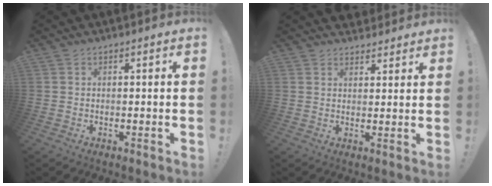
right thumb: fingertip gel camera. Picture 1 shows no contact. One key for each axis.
{"total": 3.1, "fx": 2.5, "fy": 1.8, "fz": 0.2, "tx": 0.006, "ty": -0.017, "tz": 0.046}